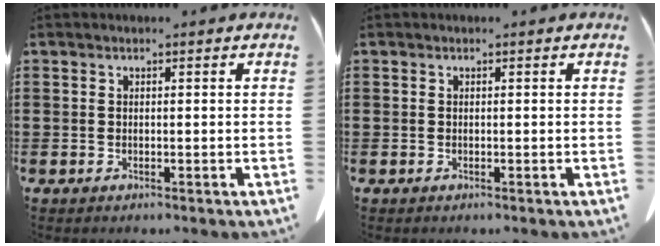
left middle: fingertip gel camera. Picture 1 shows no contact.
{"total": 0.0}